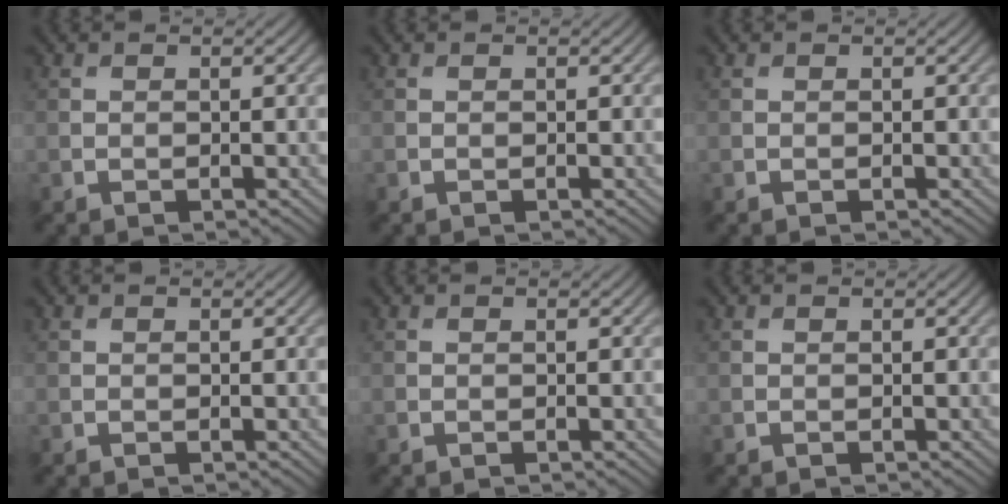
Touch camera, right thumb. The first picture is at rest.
{"total": 0.0}
{"total": 0.0}
{"total": 0.0}
{"total": 0.0}
{"total": 0.0}